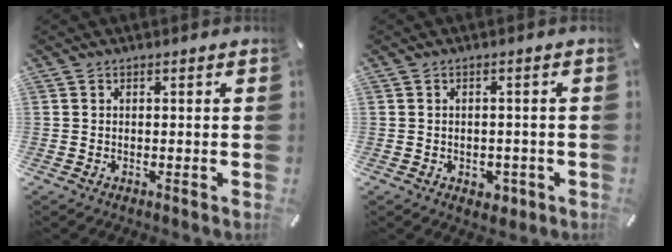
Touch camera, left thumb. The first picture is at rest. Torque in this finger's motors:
{"motor_torque": [0.00, 0.02, 0.16, 0.12, 0.00]}